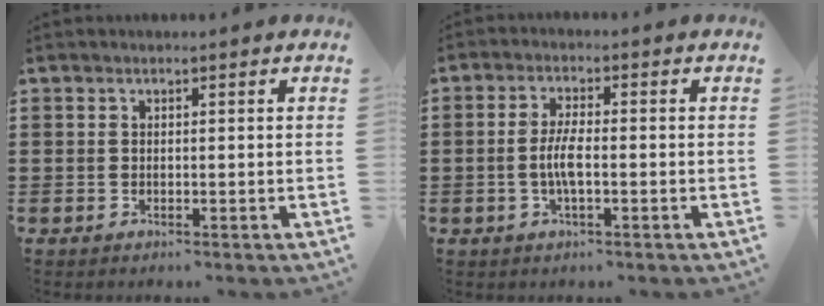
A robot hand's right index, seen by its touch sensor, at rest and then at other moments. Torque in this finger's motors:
{"motor_torque": [2.14, 0.00, 0.44, 0.06]}